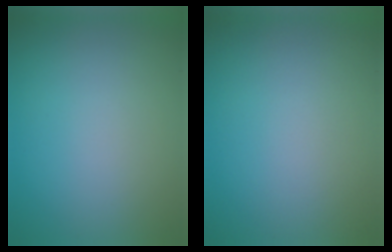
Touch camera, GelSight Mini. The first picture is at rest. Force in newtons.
{"total": 0.0}